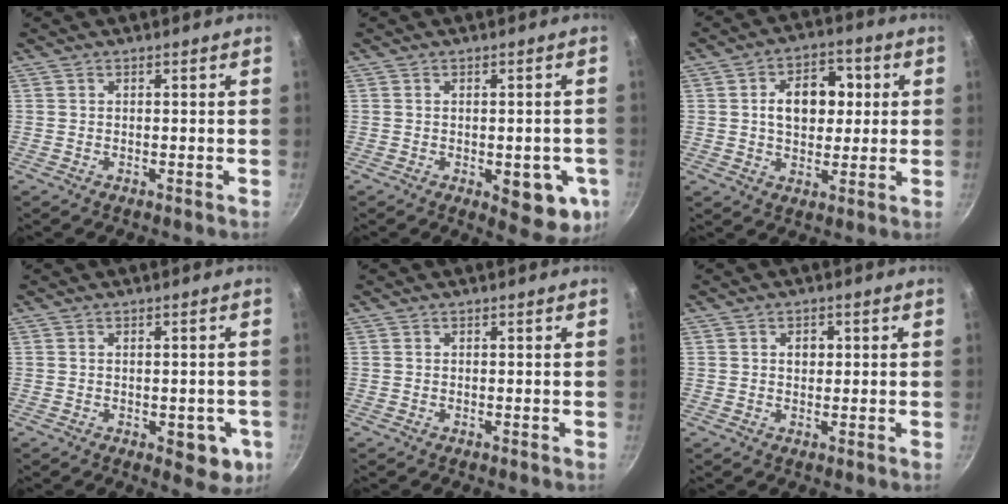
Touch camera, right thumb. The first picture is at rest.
{"total": 8.8, "force": [-2.9, 3.9, 7.4], "torque": [-0.066, 0.005, -0.025]}
{"total": 10.9, "force": [1.8, 7.3, 7.9], "torque": [-0.086, 0.009, 0.027]}
{"total": 5.8, "force": [-2.0, 2.9, 4.6], "torque": [-0.031, 0.007, -0.016]}
{"total": 0.0}
{"total": 2.3, "force": [0.6, 1.7, 1.4], "torque": [-0.008, 0.001, 0.008]}